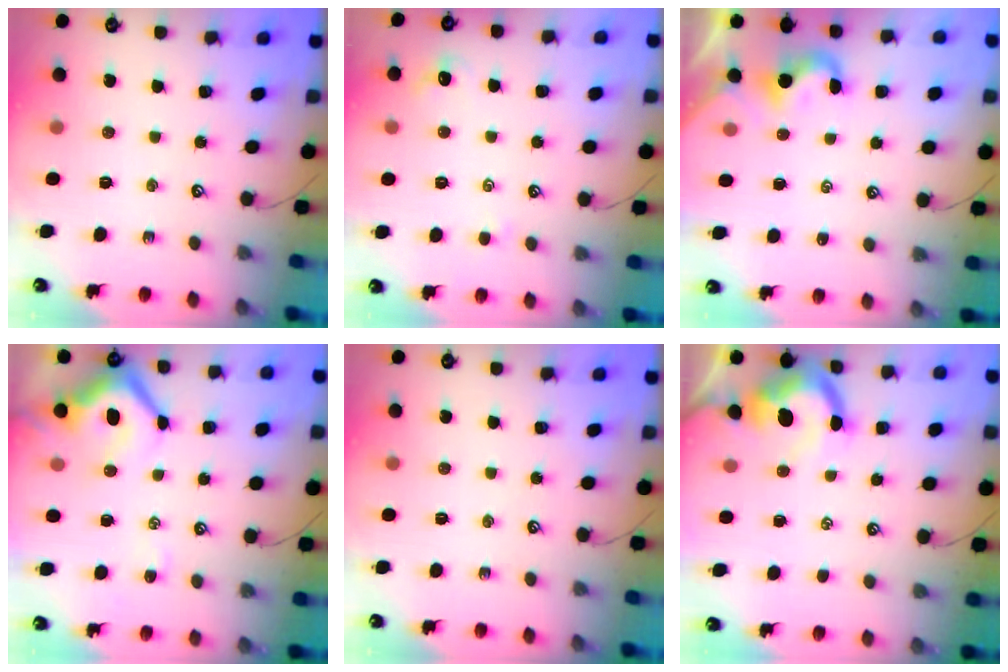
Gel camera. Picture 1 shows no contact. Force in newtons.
{"total": 0.6, "press": 0.2, "slide": 0.6}
{"total": 0.5, "press": 0.4, "slide": 0.4}
{"total": 9.7, "press": 9.6, "slide": 1.2}
{"total": 0.0}
{"total": 7.1, "press": 7.0, "slide": 1.3}